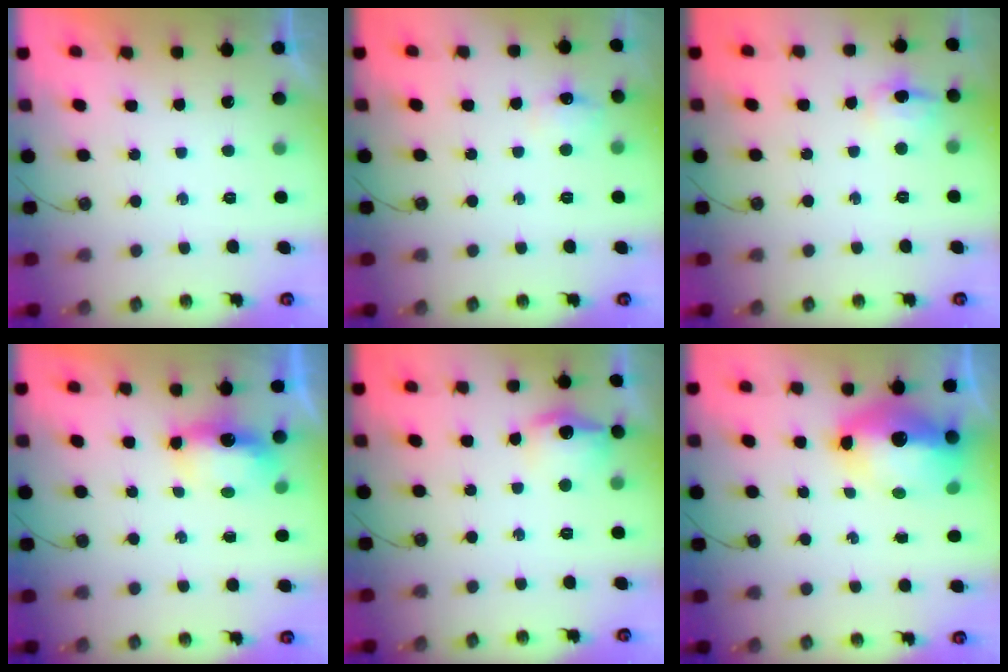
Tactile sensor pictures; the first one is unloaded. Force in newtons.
{"total": 7.0, "press": 7.0, "slide": 0.8}
{"total": 8.6, "press": 8.5, "slide": 0.8}
{"total": 6.1, "press": 6.0, "slide": 0.6}
{"total": 12.0, "press": 11.9, "slide": 0.9}
{"total": 15.3, "press": 15.2, "slide": 1.7}